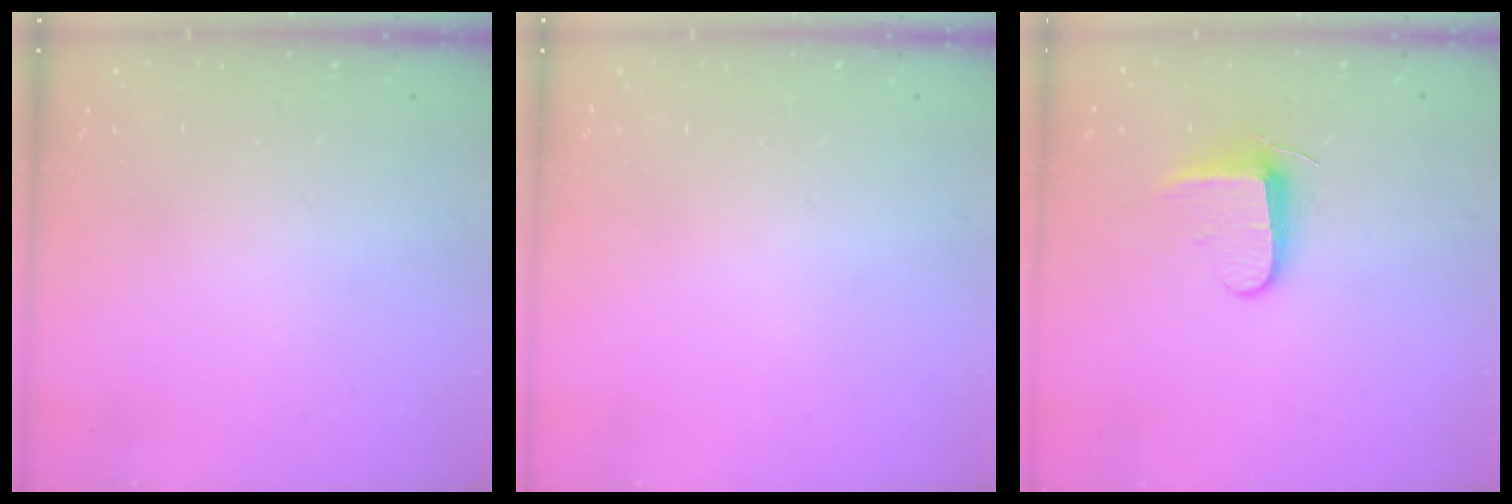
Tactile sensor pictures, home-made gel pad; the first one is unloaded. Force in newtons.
{"total": 0.0}
{"total": 8.7, "press": 8.6, "slide": 1.4}